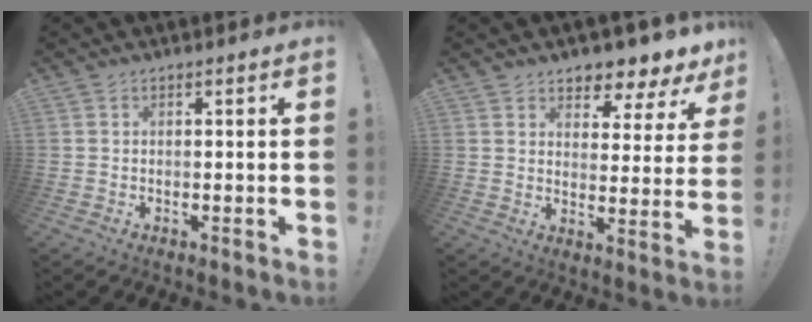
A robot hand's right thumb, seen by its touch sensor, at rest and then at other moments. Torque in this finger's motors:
{"motor_torque": [0.62, 2.15, -0.05, 0.17, 0.00]}